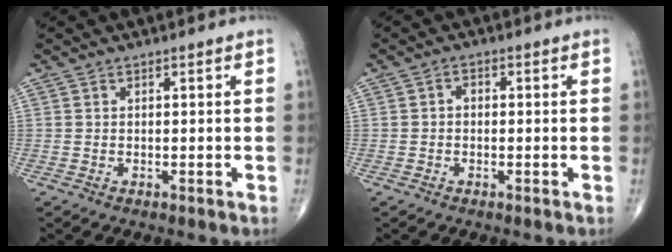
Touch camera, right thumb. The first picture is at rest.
{"total": 1.6, "force": [-0.1, 1.2, 1.1], "torque": [-0.010, 0.007, -0.007]}